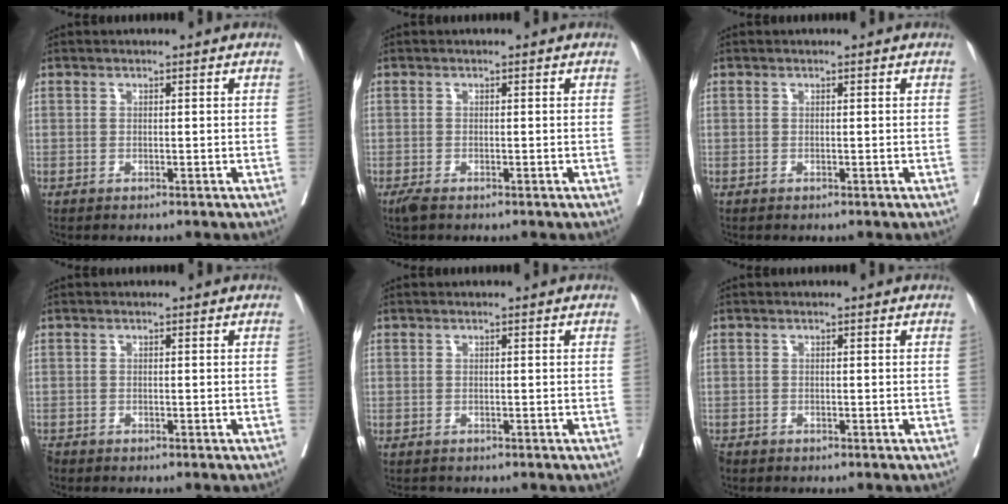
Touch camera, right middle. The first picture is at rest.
{"total": 1.4, "force": [-1.1, 0.3, 0.9], "torque": [-0.021, -0.006, -0.020]}
{"total": 0.0}
{"total": 1.2, "force": [-1.1, 0.5, 0.2], "torque": [-0.007, -0.003, -0.019]}
{"total": 0.8, "force": [-0.8, 0.3, 0.1], "torque": [-0.015, -0.004, -0.014]}
{"total": 1.3, "force": [-1.1, 0.6, 0.3], "torque": [-0.010, -0.003, -0.019]}